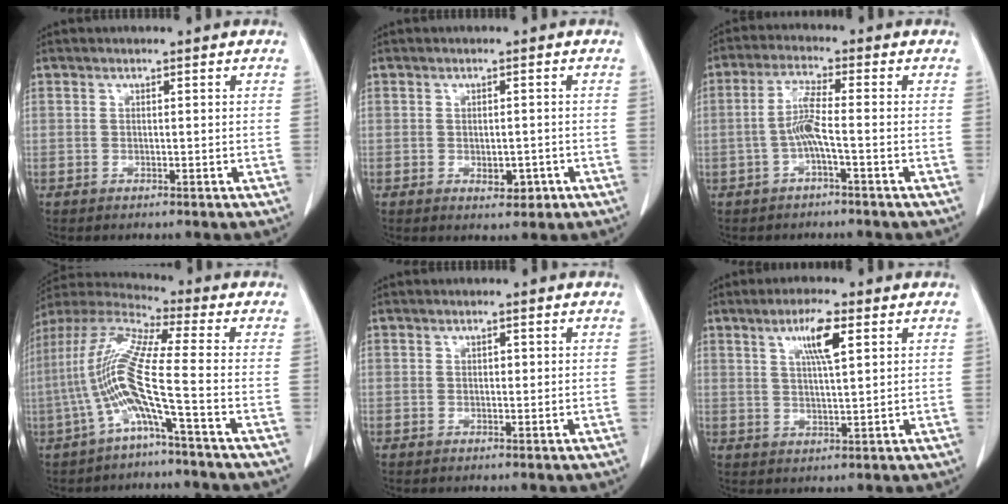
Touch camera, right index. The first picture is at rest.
{"total": 2.8, "force": [-1.0, 1.6, 2.2], "torque": [-0.029, 0.001, -0.006]}
{"total": 4.8, "force": [-1.2, 0.0, 4.7], "torque": [-0.097, 0.007, -0.026]}
{"total": 12.2, "force": [-3.4, -0.7, 11.7], "torque": [-0.252, 0.007, -0.080]}
{"total": 0.7, "force": [0.2, 0.5, 0.5], "torque": [-0.006, 0.001, 0.002]}
{"total": 6.1, "force": [2.8, 0.6, 5.4], "torque": [-0.098, 0.001, 0.048]}